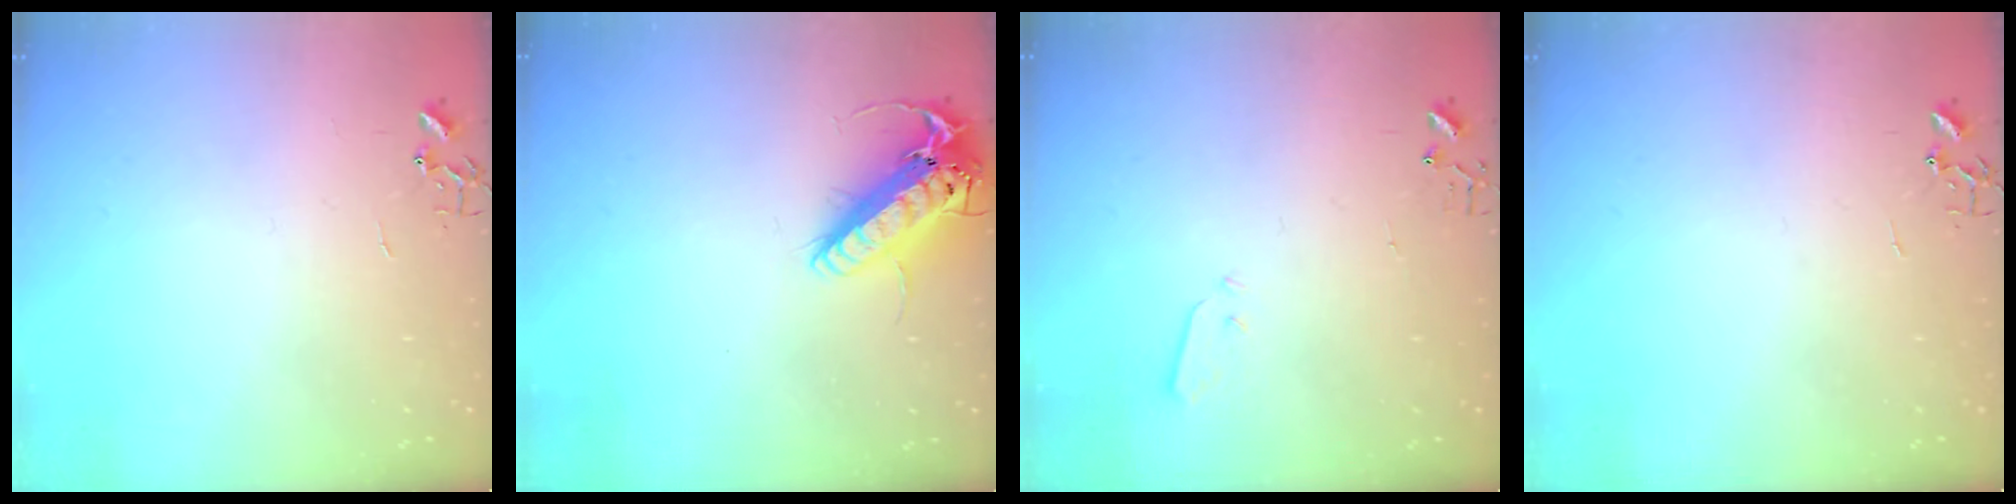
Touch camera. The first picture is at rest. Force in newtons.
{"total": 16.7, "press": 16.4, "slide": 3.1}
{"total": 3.0, "press": 2.9, "slide": 0.7}
{"total": 0.0}